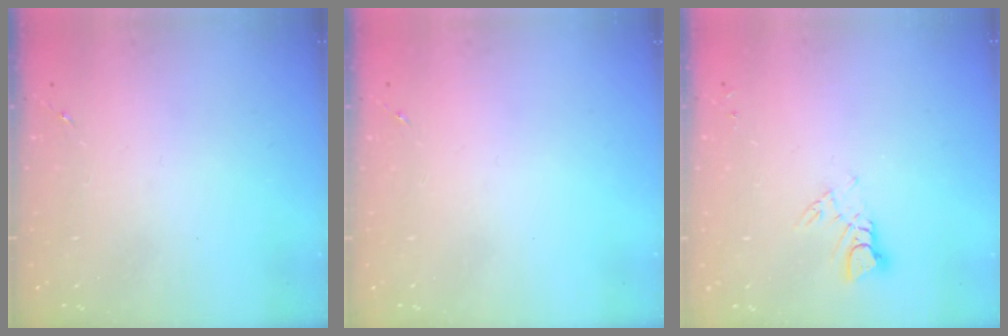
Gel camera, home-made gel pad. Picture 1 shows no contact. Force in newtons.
{"total": 0.0}
{"total": 4.5, "press": 4.5, "slide": 0.5}